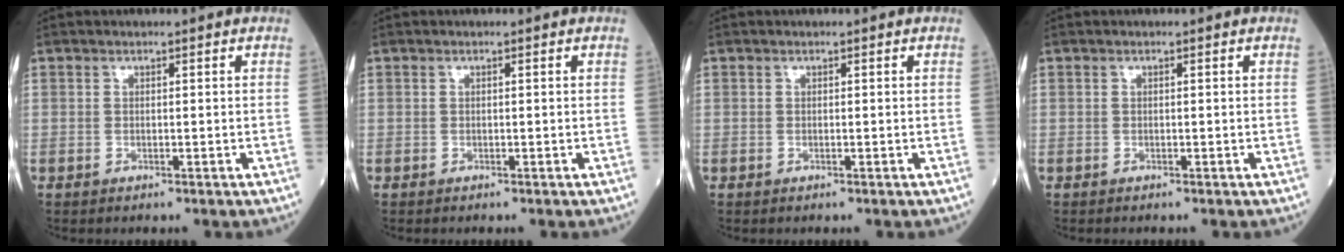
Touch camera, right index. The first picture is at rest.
{"total": 0.0}
{"total": 0.0}
{"total": 0.0}